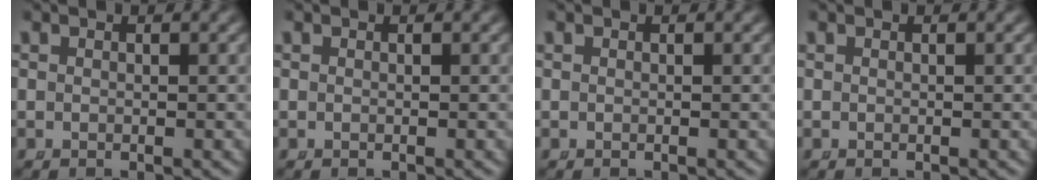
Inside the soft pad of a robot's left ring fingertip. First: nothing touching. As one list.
[{"total": 0.0}, {"total": 0.0}, {"total": 0.0}]